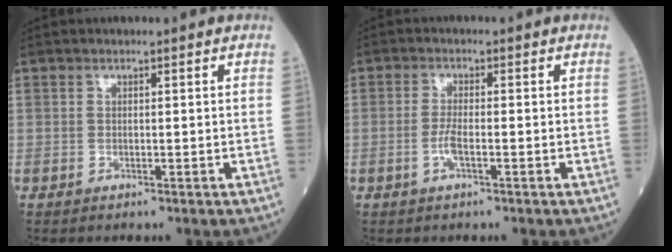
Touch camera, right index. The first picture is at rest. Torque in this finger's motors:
{"motor_torque": [-0.12, -0.07, 0.01, 0.03]}